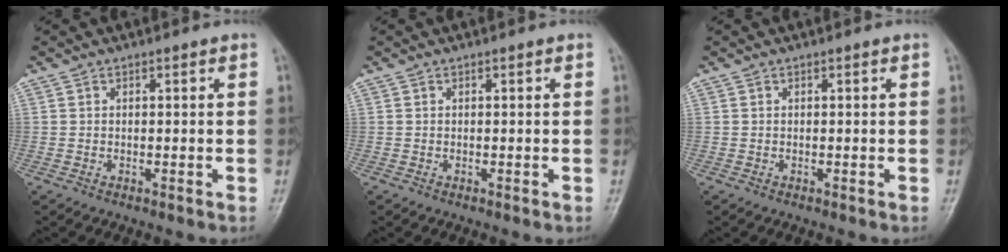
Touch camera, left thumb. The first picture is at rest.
{"total": 0.0}
{"total": 0.0}